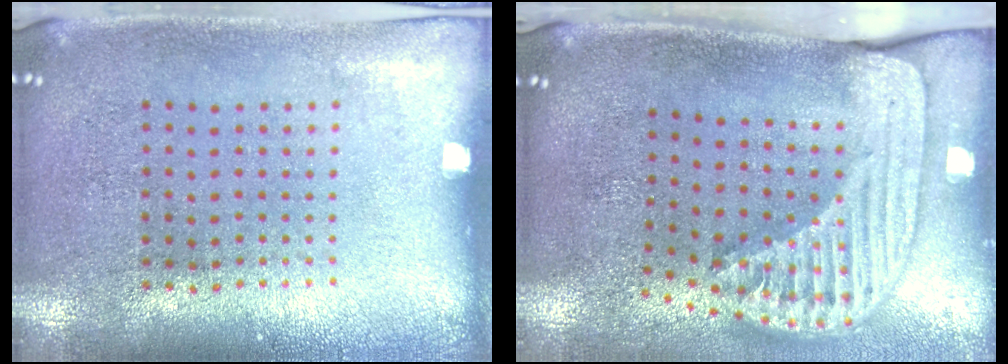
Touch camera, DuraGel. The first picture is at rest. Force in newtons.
{"total": 2.6, "press": 1.8, "slide": 1.8}